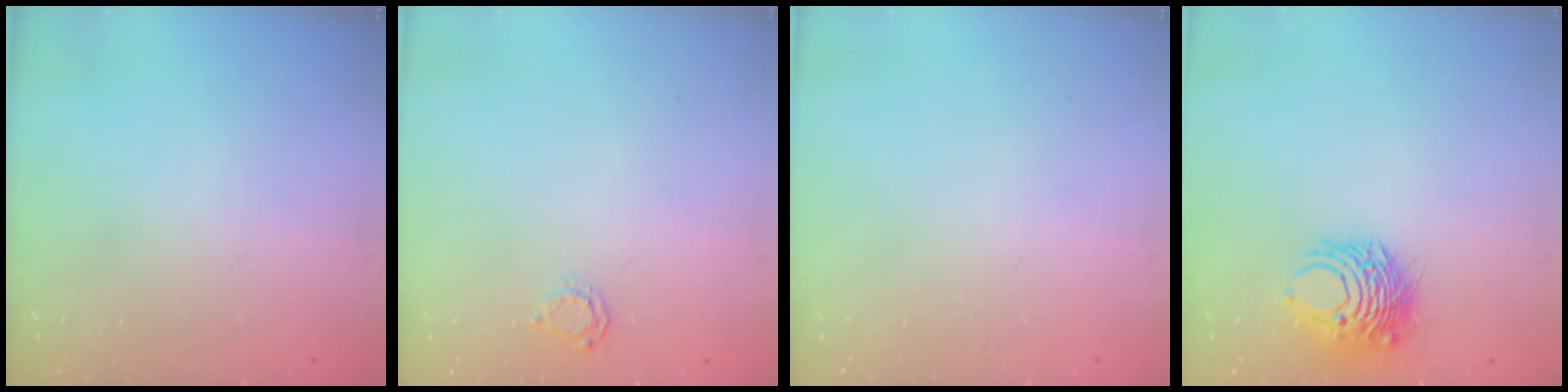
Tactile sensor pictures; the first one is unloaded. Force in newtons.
{"total": 3.2, "press": 3.2, "slide": 0.4}
{"total": 0.0}
{"total": 8.0, "press": 8.0, "slide": 0.5}